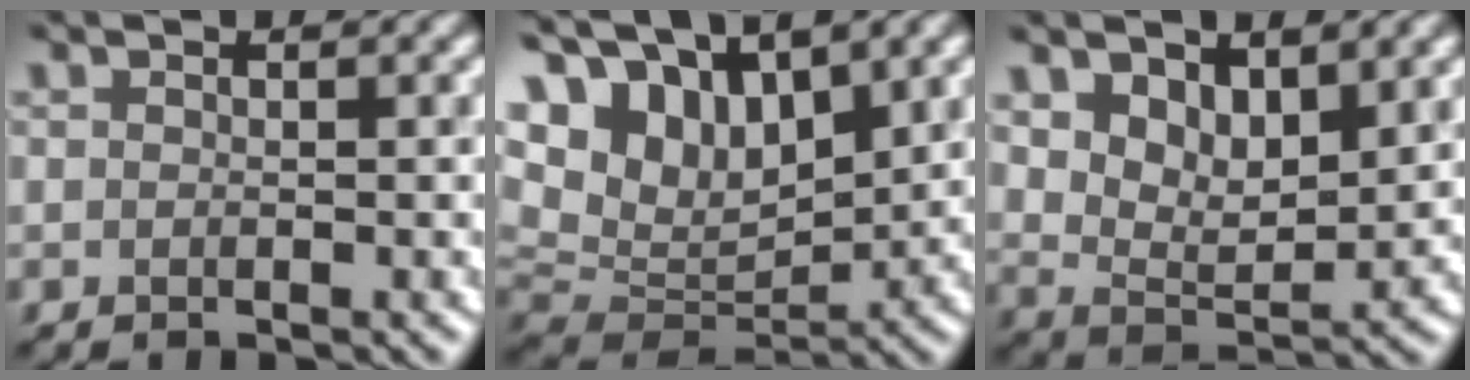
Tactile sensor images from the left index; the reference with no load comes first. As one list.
[{"total": 12.4, "force": [7.2, 6.4, 7.8], "torque": [-0.187, 0.038, 0.123]}, {"total": 5.4, "force": [2.8, 2.6, 3.8], "torque": [-0.075, -0.013, 0.054]}]